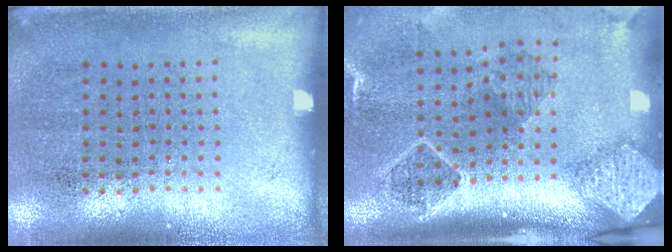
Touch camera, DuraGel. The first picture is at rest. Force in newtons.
{"total": 2.7, "press": 1.9, "slide": 2.0}